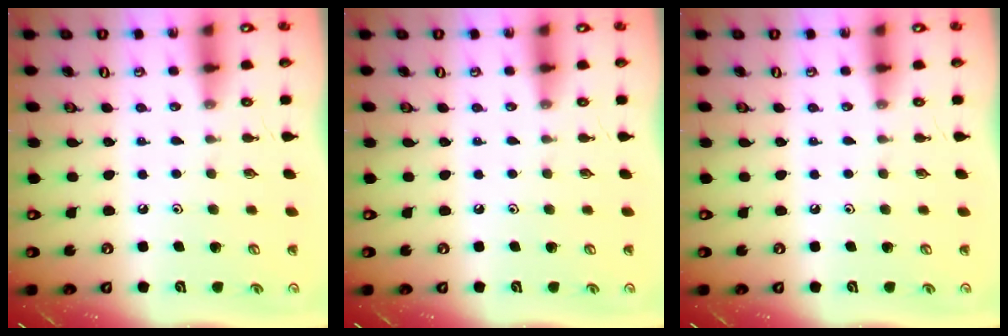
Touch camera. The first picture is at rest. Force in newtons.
{"total": 0.0}
{"total": 0.0}